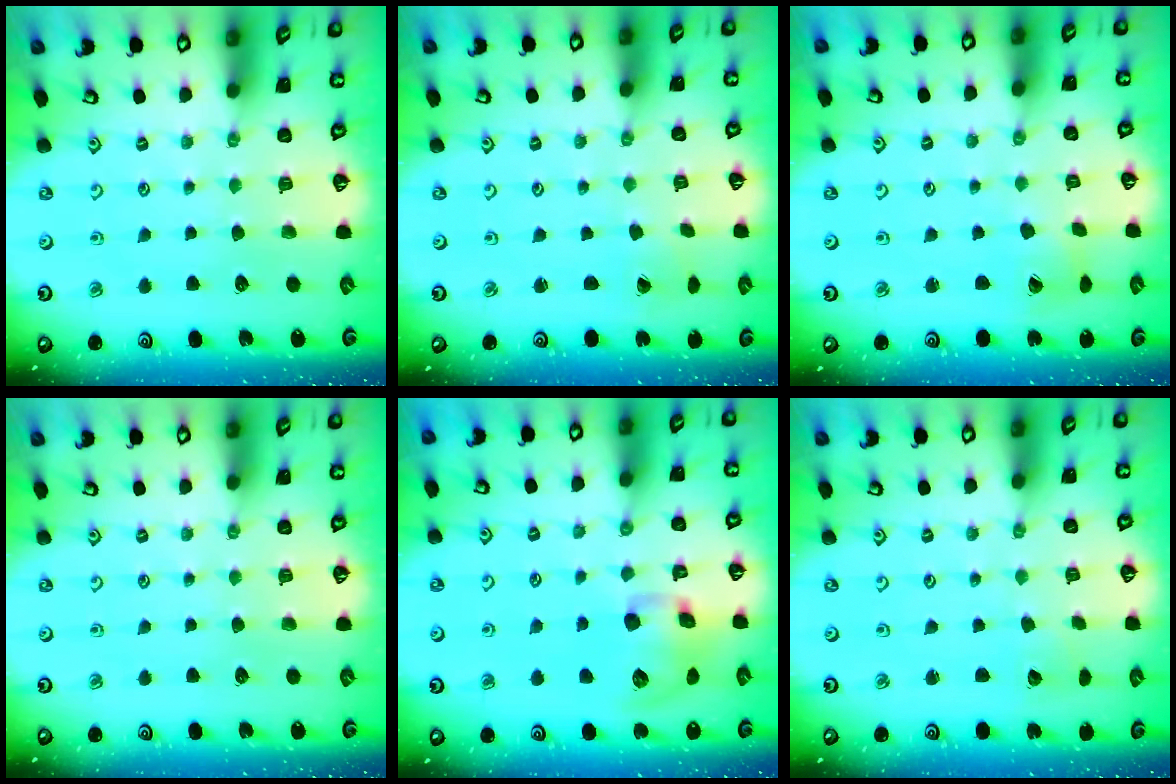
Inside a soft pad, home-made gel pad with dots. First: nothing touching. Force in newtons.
{"total": 0.6, "press": 0.3, "slide": 0.5}
{"total": 4.0, "press": 4.0, "slide": 0.5}
{"total": 0.0}
{"total": 11.7, "press": 11.5, "slide": 1.8}
{"total": 2.1, "press": 2.1, "slide": 0.2}